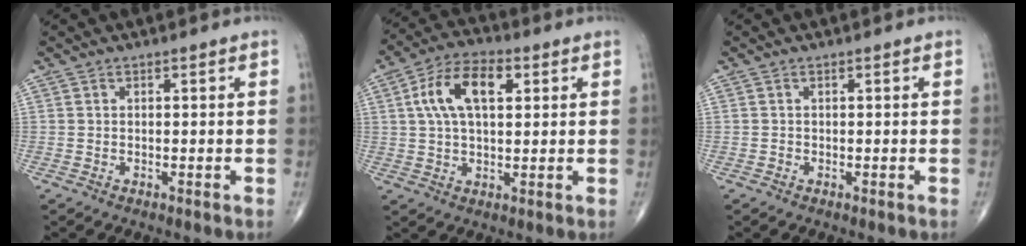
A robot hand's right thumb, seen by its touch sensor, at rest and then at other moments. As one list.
[{"total": 11.3, "force": [3.1, 5.9, 9.1], "torque": [-0.164, 0.018, 0.049]}, {"total": 0.0}]